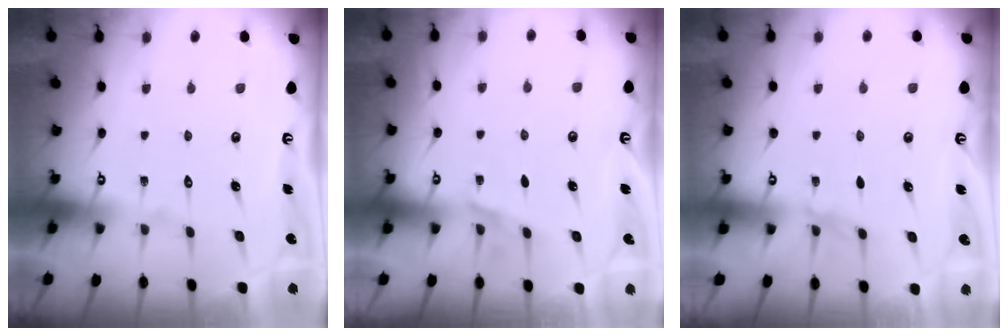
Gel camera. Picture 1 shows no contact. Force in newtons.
{"total": 5.1, "press": 4.2, "slide": 2.8}
{"total": 2.5, "press": 2.5, "slide": 0.5}